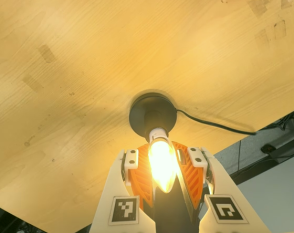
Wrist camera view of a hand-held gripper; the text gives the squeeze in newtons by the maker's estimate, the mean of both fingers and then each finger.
{"total": 14.4, "left": 13.4, "right": 15.3}